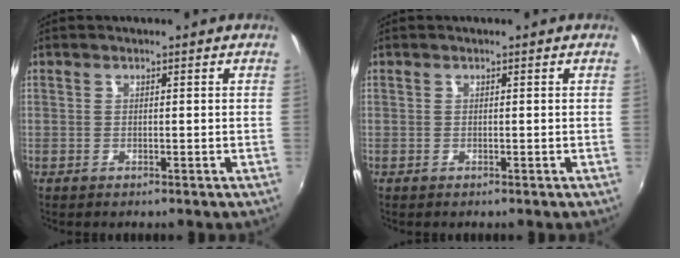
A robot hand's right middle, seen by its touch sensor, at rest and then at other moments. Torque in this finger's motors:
{"motor_torque": [0.35, -0.09, 0.05, 0.01]}